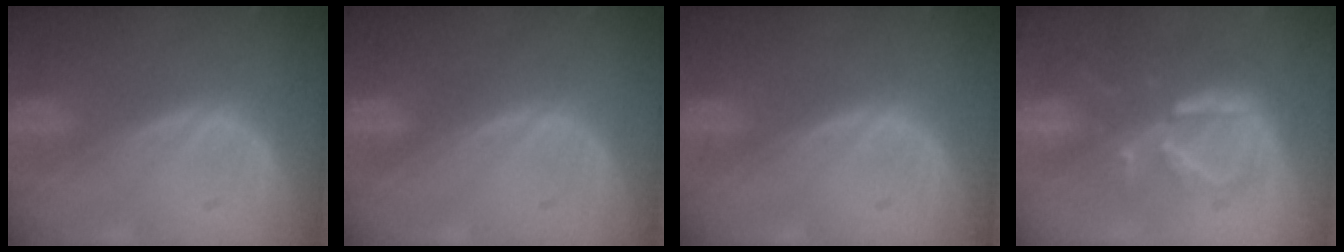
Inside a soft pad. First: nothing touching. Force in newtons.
{"total": 0.0}
{"total": 0.0}
{"total": 8.0, "press": 7.4, "slide": 3.0}